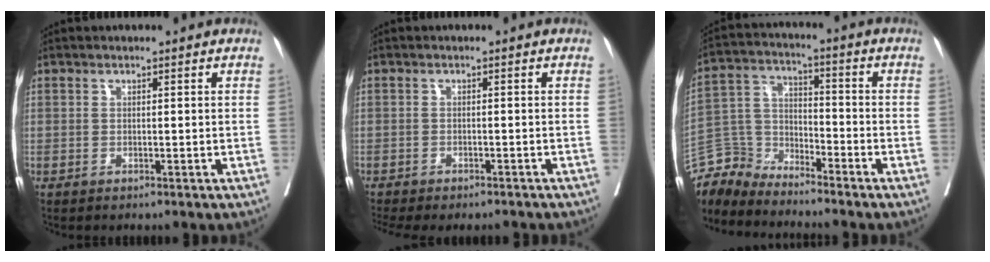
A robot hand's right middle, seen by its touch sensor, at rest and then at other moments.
{"total": 7.5, "force": [-6.7, 1.8, 3.0], "torque": [-0.045, -0.002, -0.090]}
{"total": 7.3, "force": [-7.2, 1.1, -0.8], "torque": [0.014, 0.022, -0.146]}